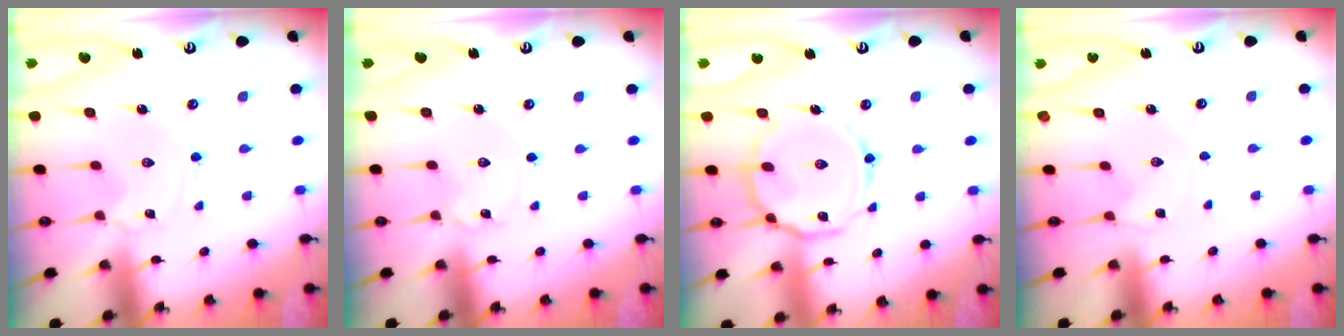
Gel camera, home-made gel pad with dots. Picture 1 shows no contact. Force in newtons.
{"total": 1.1, "press": 1.1, "slide": 0.1}
{"total": 15.0, "press": 15.0, "slide": 1.3}
{"total": 0.8, "press": 0.7, "slide": 0.2}